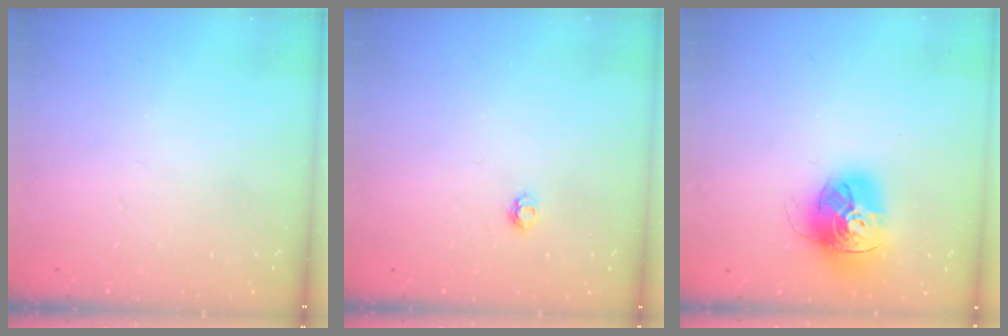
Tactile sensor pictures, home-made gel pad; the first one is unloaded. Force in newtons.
{"total": 2.9, "press": 2.9, "slide": 0.4}
{"total": 15.7, "press": 15.6, "slide": 1.6}